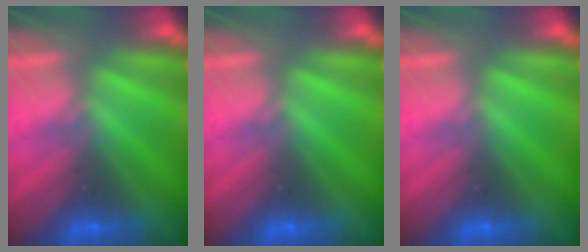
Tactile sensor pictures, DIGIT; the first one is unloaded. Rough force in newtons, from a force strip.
{"total": 0.0}
{"total": 0.0}